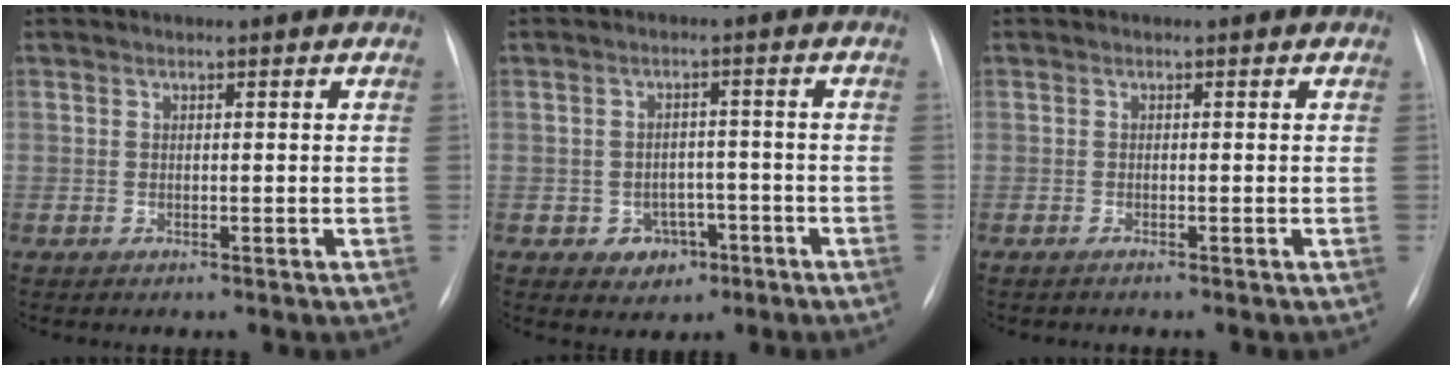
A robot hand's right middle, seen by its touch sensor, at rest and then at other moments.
{"total": 4.5, "force": [-2.1, 3.6, 1.6], "torque": [-0.017, 0.012, -0.020]}
{"total": 0.7, "force": [-0.6, 0.0, 0.4], "torque": [-0.007, -0.001, -0.008]}